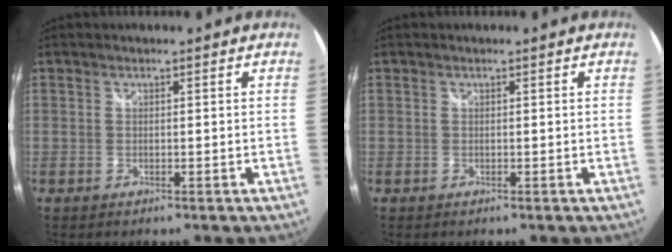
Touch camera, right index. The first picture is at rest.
{"total": 0.0}